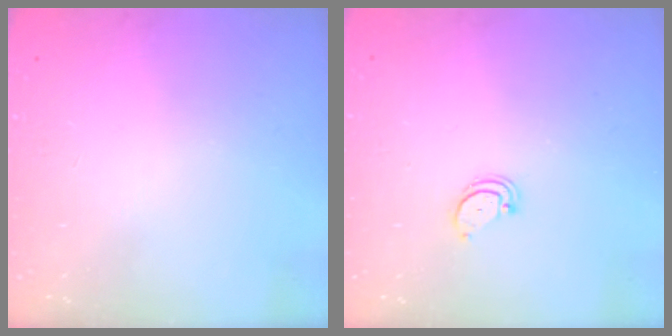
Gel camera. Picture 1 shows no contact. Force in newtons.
{"total": 1.9, "press": 1.9, "slide": 0.2}